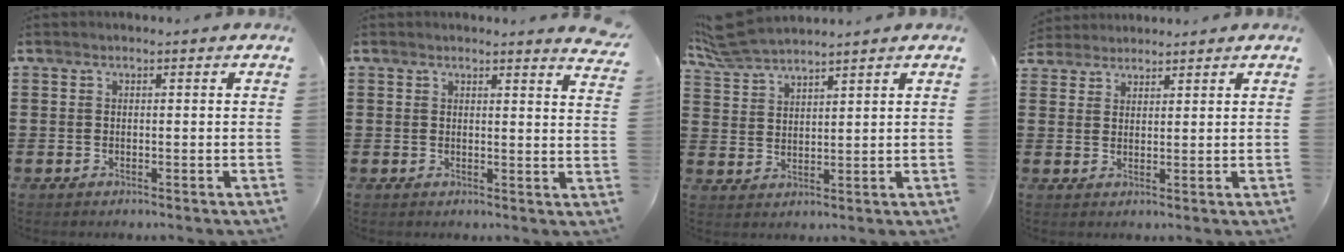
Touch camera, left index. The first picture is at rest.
{"total": 2.4, "force": [2.3, -0.4, 0.8], "torque": [-0.013, -0.013, 0.041]}
{"total": 5.4, "force": [5.1, 0.3, 1.6], "torque": [-0.050, -0.013, 0.094]}
{"total": 2.3, "force": [2.2, 0.6, -0.2], "torque": [-0.004, 0.002, 0.043]}